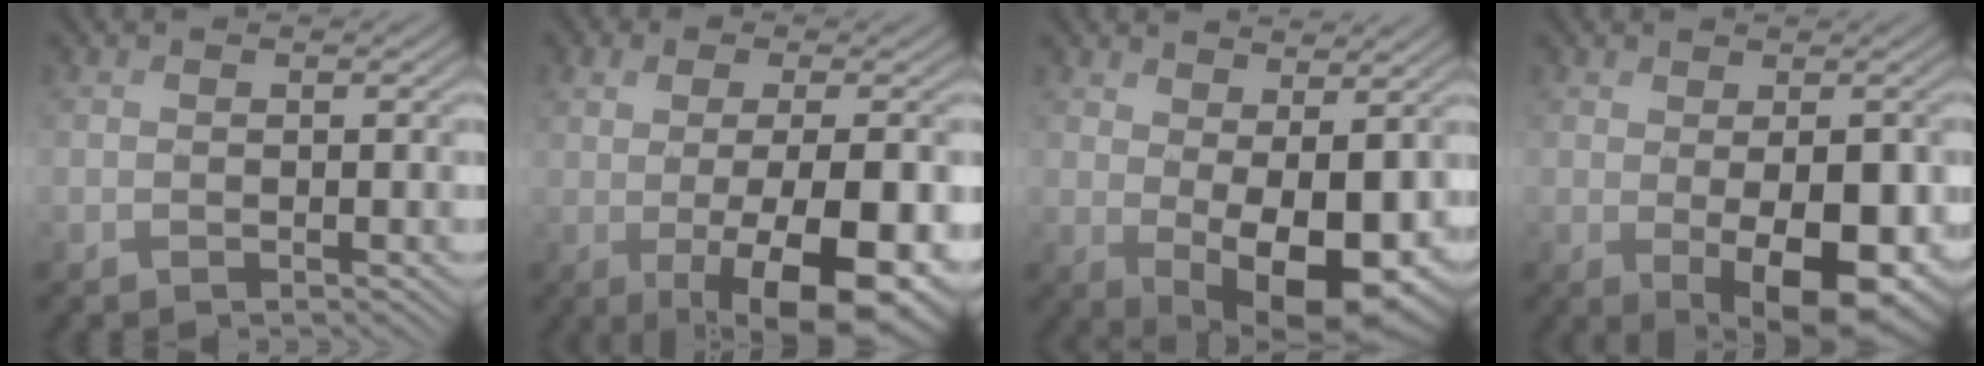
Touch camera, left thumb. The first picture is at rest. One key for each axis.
{"total": 12.2, "fx": -1.9, "fy": 4.6, "fz": 11.2, "tx": -0.152, "ty": -0.005, "tz": -0.021}
{"total": 10.9, "fx": 0.0, "fy": 5.4, "fz": 9.5, "tx": -0.156, "ty": -0.019, "tz": 0.014}
{"total": 9.2, "fx": -1.3, "fy": 4.3, "fz": 8.0, "tx": -0.119, "ty": -0.020, "tz": -0.003}